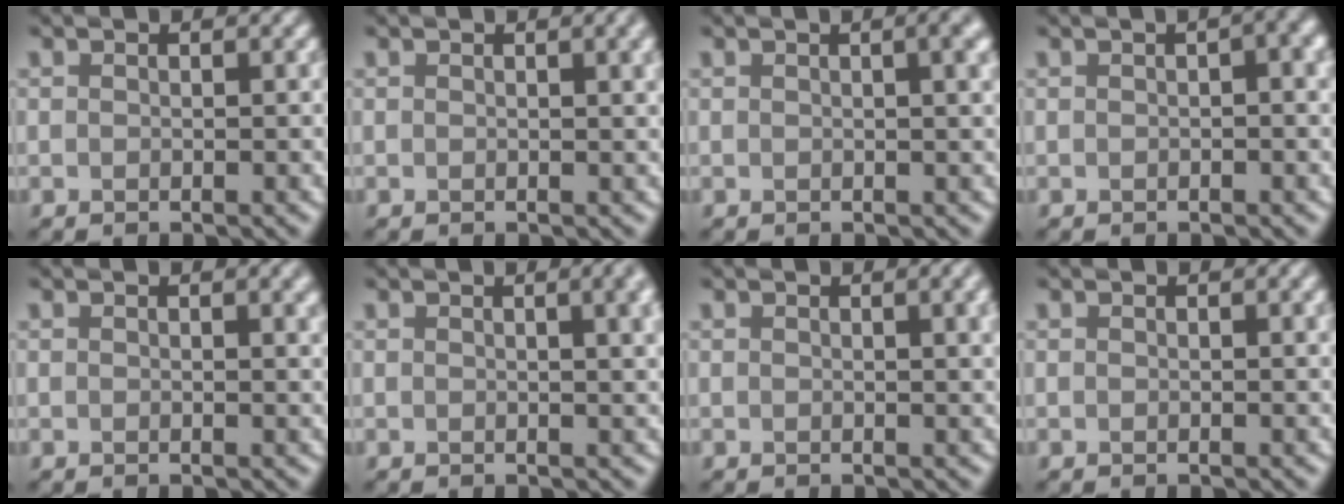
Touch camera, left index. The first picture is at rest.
{"total": 2.5, "force": [0.9, 0.8, 2.1], "torque": [-0.016, 0.006, 0.010]}
{"total": 3.9, "force": [1.2, 1.5, 3.4], "torque": [-0.021, 0.013, 0.004]}
{"total": 4.9, "force": [1.2, 1.9, 4.3], "torque": [-0.038, 0.018, 0.008]}
{"total": 1.6, "force": [0.7, 0.5, 1.3], "torque": [-0.009, 0.004, 0.008]}
{"total": 5.1, "force": [1.7, 2.2, 4.3], "torque": [-0.024, 0.016, 0.010]}
{"total": 3.1, "force": [1.0, 1.1, 2.7], "torque": [-0.022, 0.007, 0.012]}
{"total": 0.8, "force": [0.3, 0.2, 0.7], "torque": [-0.006, 0.003, 0.003]}